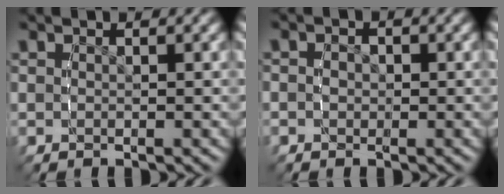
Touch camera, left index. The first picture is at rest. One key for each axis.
{"total": 1.7, "fx": -1.5, "fy": 0.7, "fz": 0.1, "tx": -0.003, "ty": -0.015, "tz": -0.021}